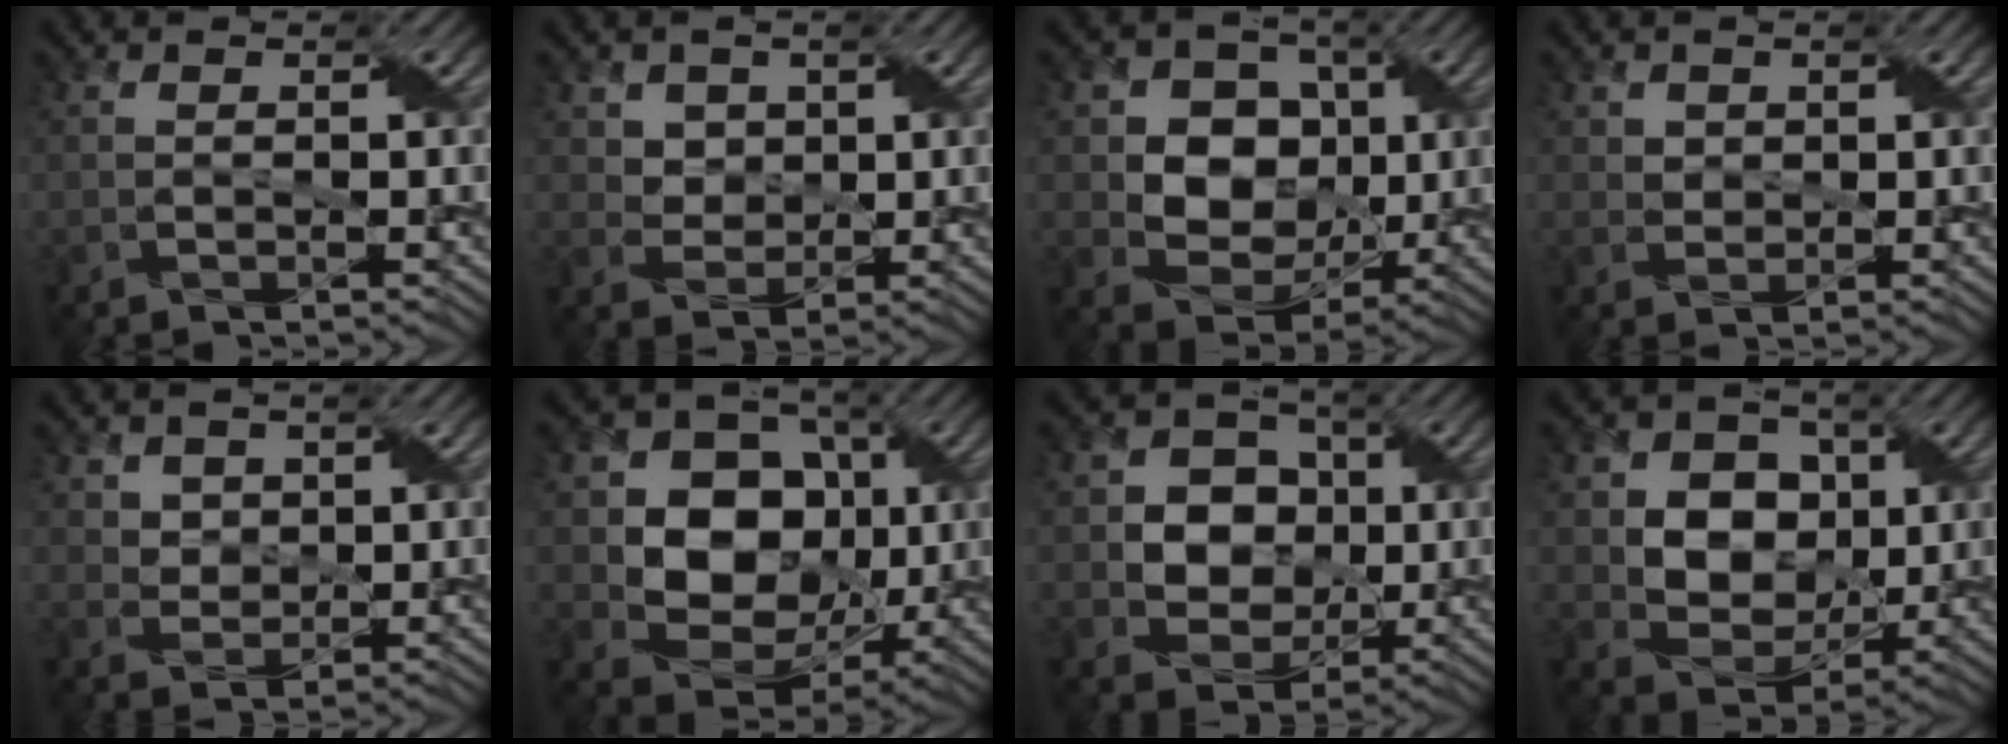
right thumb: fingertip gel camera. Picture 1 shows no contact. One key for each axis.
{"total": 4.0, "fx": 2.0, "fy": 3.2, "fz": 1.3, "tx": -0.056, "ty": -0.016, "tz": 0.055}
{"total": 9.5, "fx": 0.7, "fy": 8.0, "fz": 5.1, "tx": -0.111, "ty": -0.005, "tz": 0.002}
{"total": 1.7, "fx": 0.9, "fy": 1.3, "fz": 0.4, "tx": -0.016, "ty": -0.002, "tz": 0.018}
{"total": 3.3, "fx": 1.8, "fy": 2.6, "fz": 1.0, "tx": -0.041, "ty": -0.012, "tz": 0.044}
{"total": 11.8, "fx": 0.7, "fy": 9.6, "fz": 6.8, "tx": -0.131, "ty": -0.007, "tz": 0.003}
{"total": 8.0, "fx": 0.3, "fy": 7.0, "fz": 4.0, "tx": -0.090, "ty": 0.006, "tz": -0.007}
{"total": 9.0, "fx": 1.1, "fy": 7.4, "fz": 5.0, "tx": -0.115, "ty": -0.002, "tz": 0.011}